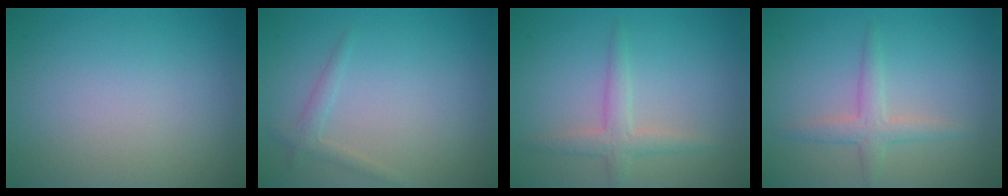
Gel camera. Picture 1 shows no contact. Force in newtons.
{"total": 1.2, "press": 1.2, "slide": 0.1}
{"total": 2.4, "press": 2.4, "slide": 0.0}
{"total": 2.3, "press": 2.3, "slide": 0.1}